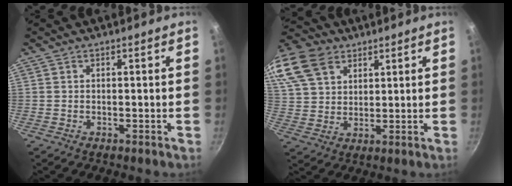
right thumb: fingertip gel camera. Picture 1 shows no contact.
{"total": 18.0, "force": [10.1, 12.3, 8.4], "torque": [-0.184, 0.005, 0.195]}